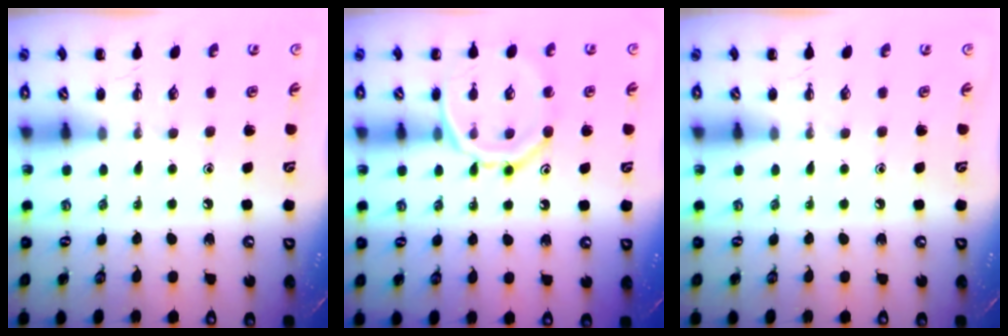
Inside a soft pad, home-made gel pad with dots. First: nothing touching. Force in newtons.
{"total": 14.0, "press": 14.0, "slide": 1.6}
{"total": 0.0}